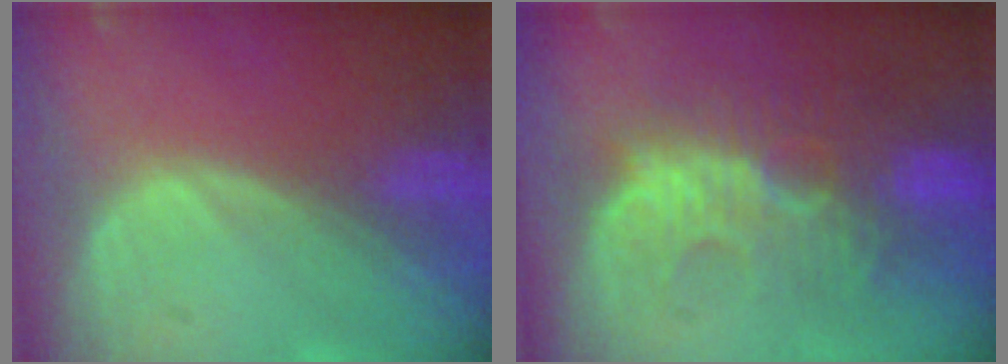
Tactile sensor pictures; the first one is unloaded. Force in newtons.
{"total": 11.0, "press": 9.7, "slide": 5.1}